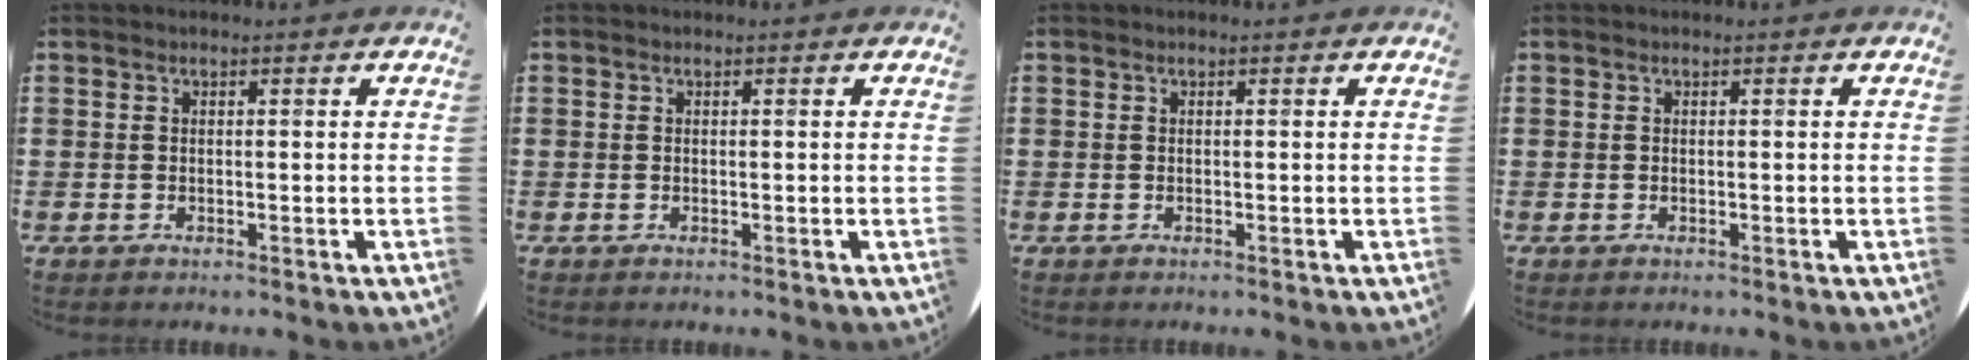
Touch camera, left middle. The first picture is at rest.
{"total": 0.0}
{"total": 0.0}
{"total": 0.0}